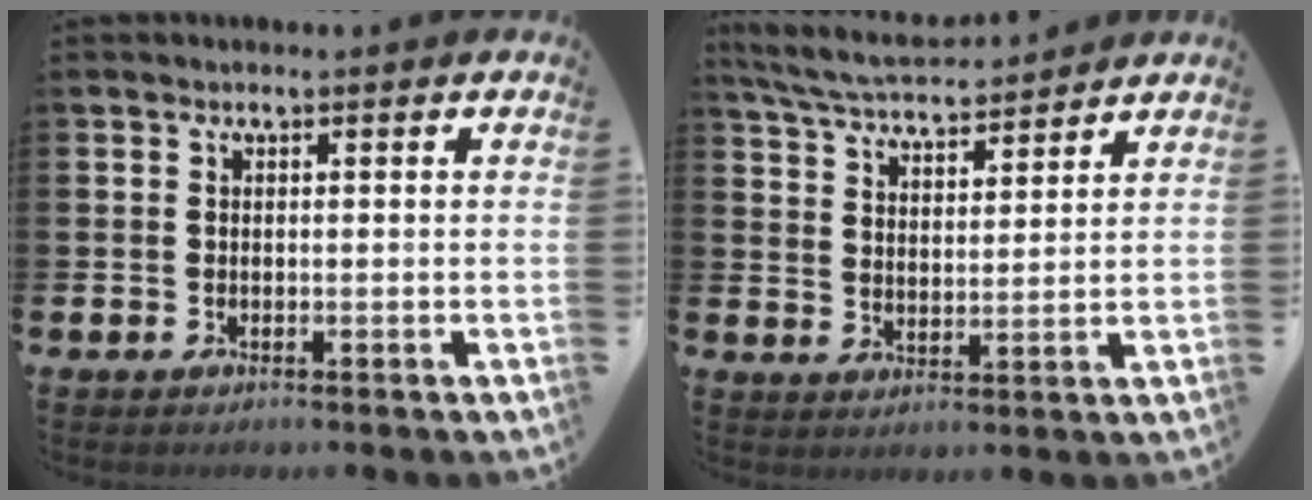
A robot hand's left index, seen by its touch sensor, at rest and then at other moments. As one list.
[{"total": 5.6, "force": [5.4, 0.6, 1.2], "torque": [-0.047, -0.031, 0.095]}]